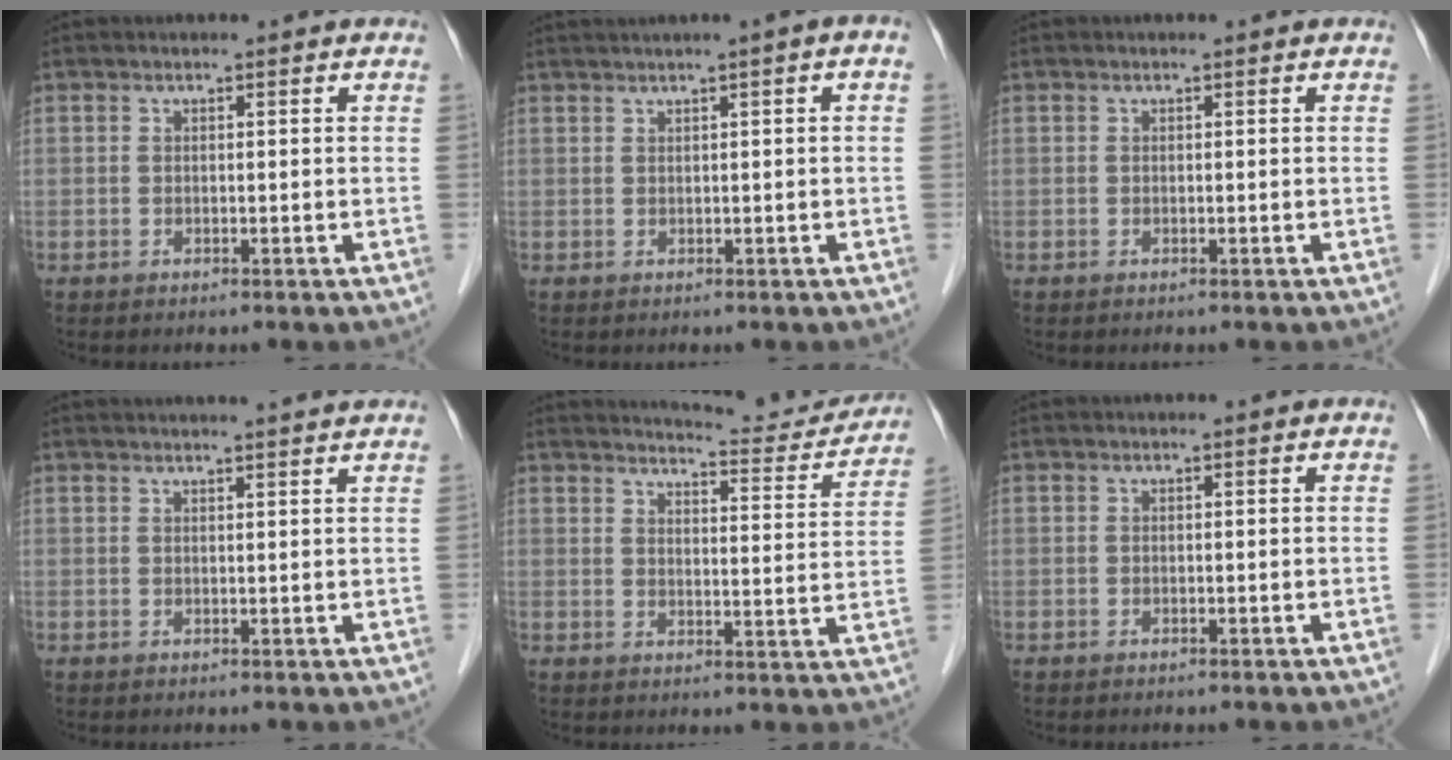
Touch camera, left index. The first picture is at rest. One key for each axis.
{"total": 3.1, "fx": 1.3, "fy": -0.2, "fz": 2.7, "tx": -0.049, "ty": 0.012, "tz": 0.026}
{"total": 0.0}
{"total": 7.9, "fx": 7.3, "fy": -0.8, "fz": 2.9, "tx": -0.033, "ty": 0.022, "tz": 0.078}
{"total": 12.4, "fx": 12.2, "fy": 1.0, "fz": 2.1, "tx": -0.025, "ty": -0.029, "tz": 0.144}
{"total": 0.0}